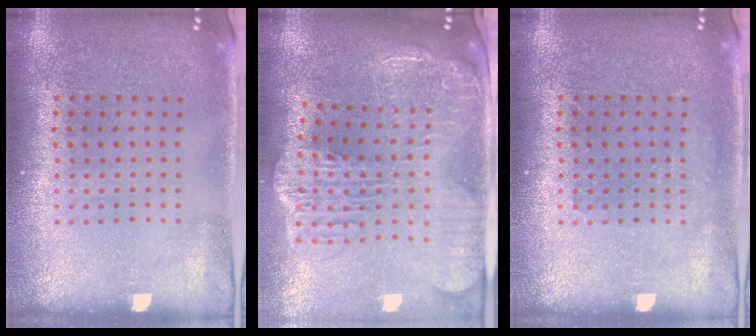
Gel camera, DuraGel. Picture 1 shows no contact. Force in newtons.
{"total": 3.5, "press": 2.8, "slide": 2.1}
{"total": 0.6, "press": 0.6, "slide": 0.1}